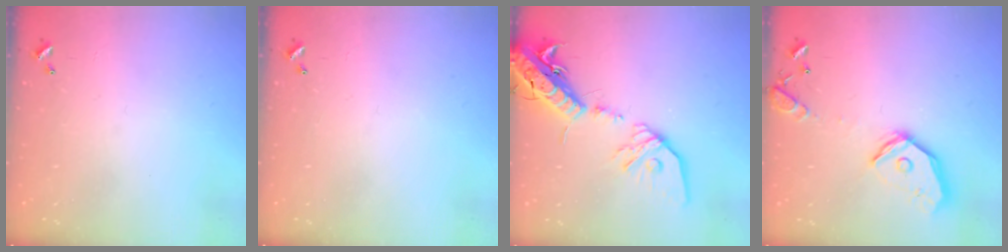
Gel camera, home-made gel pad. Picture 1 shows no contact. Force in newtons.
{"total": 0.0}
{"total": 21.0, "press": 20.6, "slide": 4.1}
{"total": 16.4, "press": 16.2, "slide": 2.5}